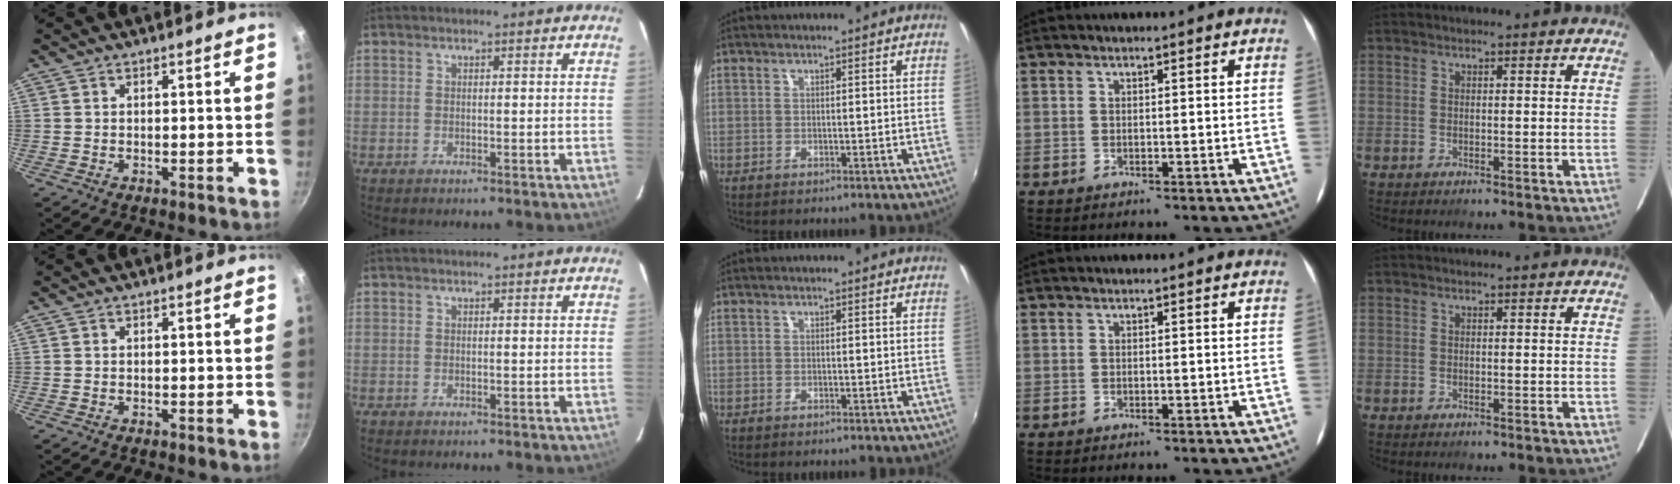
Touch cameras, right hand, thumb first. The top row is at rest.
{}